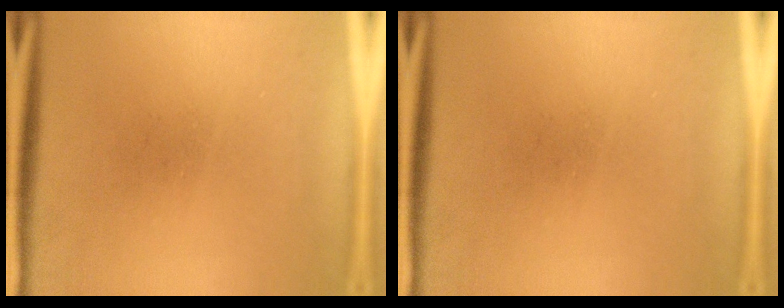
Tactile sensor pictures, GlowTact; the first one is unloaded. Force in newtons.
{"total": 0.0}